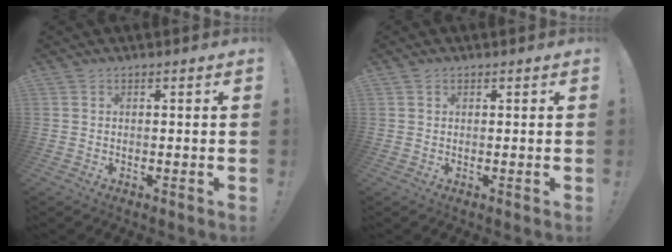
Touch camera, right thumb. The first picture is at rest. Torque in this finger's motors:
{"motor_torque": [-0.21, -0.19, -0.36, 0.12, 0.00]}